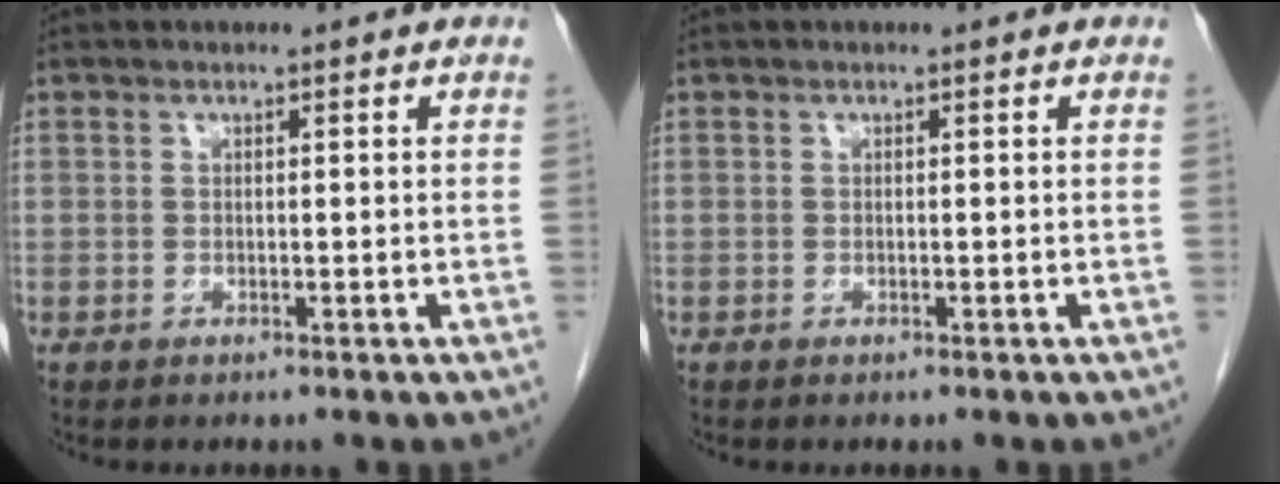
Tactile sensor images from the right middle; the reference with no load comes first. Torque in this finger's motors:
{"motor_torque": [-0.25, 0.07, 0.03, 0.00]}